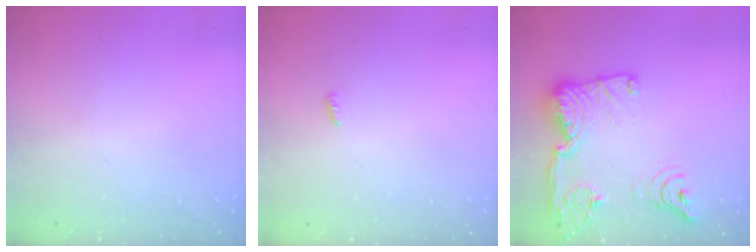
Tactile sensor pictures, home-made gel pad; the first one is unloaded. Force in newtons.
{"total": 2.8, "press": 2.8, "slide": 0.5}
{"total": 21.8, "press": 20.6, "slide": 6.9}